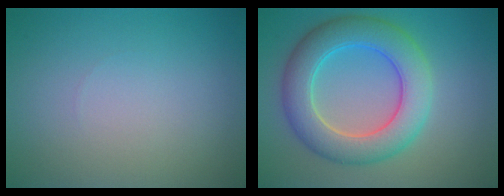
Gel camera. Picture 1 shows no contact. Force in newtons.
{"total": 7.3, "press": 7.3, "slide": 0.2}